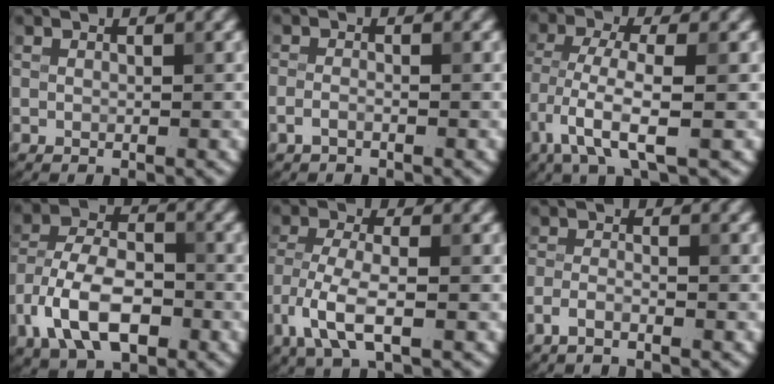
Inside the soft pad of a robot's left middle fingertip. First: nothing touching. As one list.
[{"total": 1.1, "force": [-0.8, 0.4, 0.7], "torque": [-0.018, 0.002, -0.018]}, {"total": 5.5, "force": [-2.6, 1.4, 4.7], "torque": [-0.099, 0.000, -0.056]}, {"total": 8.8, "force": [-3.8, 4.9, 6.2], "torque": [-0.128, 0.001, -0.078]}, {"total": 5.3, "force": [-2.4, 2.0, 4.3], "torque": [-0.098, -0.004, -0.055]}, {"total": 1.7, "force": [-1.2, 0.4, 1.0], "torque": [-0.023, 0.000, -0.031]}]